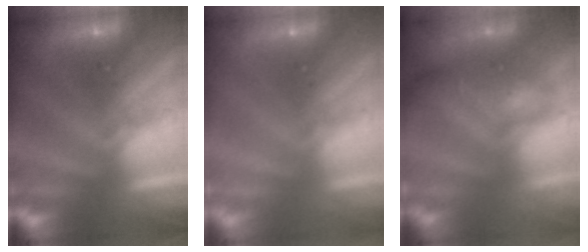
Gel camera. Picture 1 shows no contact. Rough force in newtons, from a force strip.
{"total": 3.0}
{"total": 7.3}